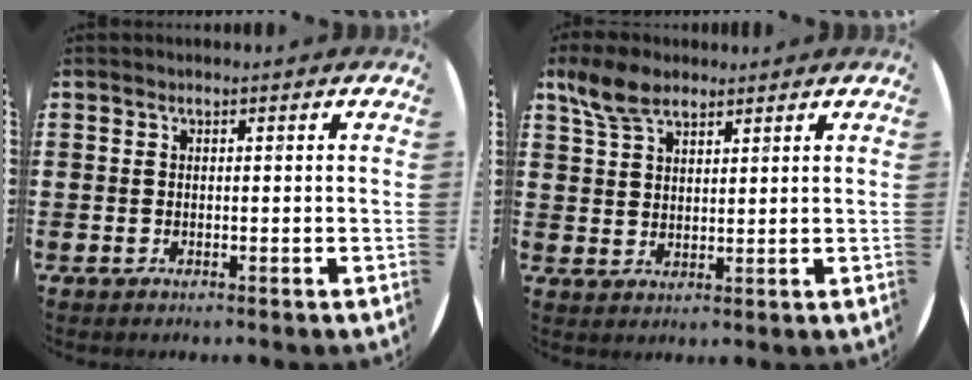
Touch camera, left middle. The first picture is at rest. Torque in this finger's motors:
{"motor_torque": [1.09, -1.05, 0.16, 0.14]}